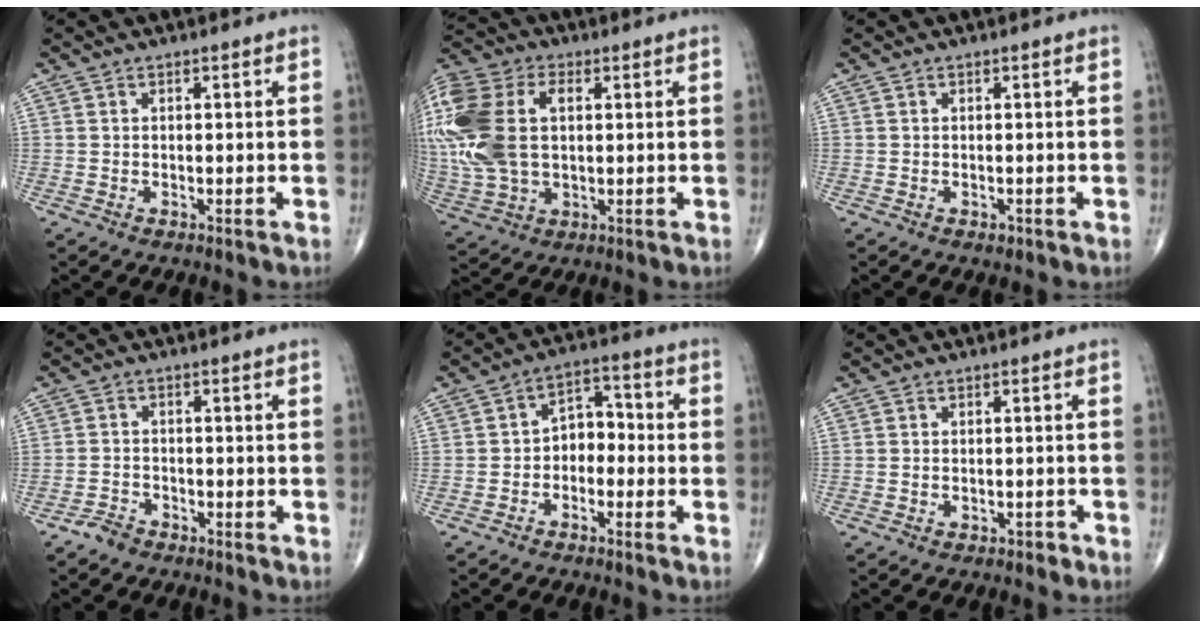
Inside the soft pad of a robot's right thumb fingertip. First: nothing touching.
{"total": 21.7, "force": [2.8, 13.8, 16.5], "torque": [-0.414, 0.015, 0.055]}
{"total": 0.7, "force": [-0.3, 0.5, 0.4], "torque": [-0.005, -0.001, -0.004]}
{"total": 2.6, "force": [-2.2, 1.3, 0.5], "torque": [-0.014, 0.008, -0.042]}
{"total": 6.1, "force": [-1.8, 4.4, 3.8], "torque": [-0.033, 0.039, -0.045]}
{"total": 1.2, "force": [-0.8, 0.8, 0.4], "torque": [-0.007, 0.010, -0.011]}